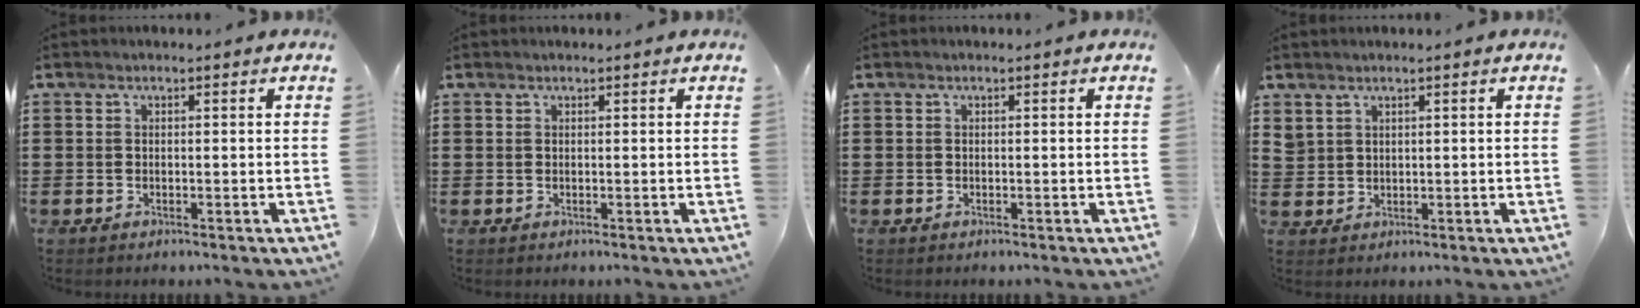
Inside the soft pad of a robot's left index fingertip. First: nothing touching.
{"total": 0.0}
{"total": 0.0}
{"total": 1.6, "force": [1.3, 0.9, 0.2], "torque": [-0.008, 0.002, 0.026]}